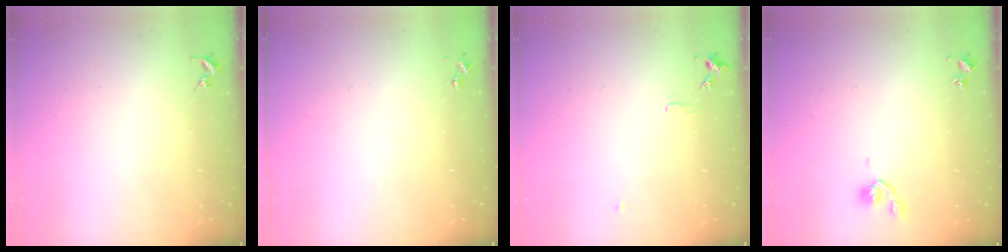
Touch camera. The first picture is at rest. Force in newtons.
{"total": 0.0}
{"total": 5.6, "press": 5.5, "slide": 0.7}
{"total": 5.0, "press": 4.9, "slide": 1.2}